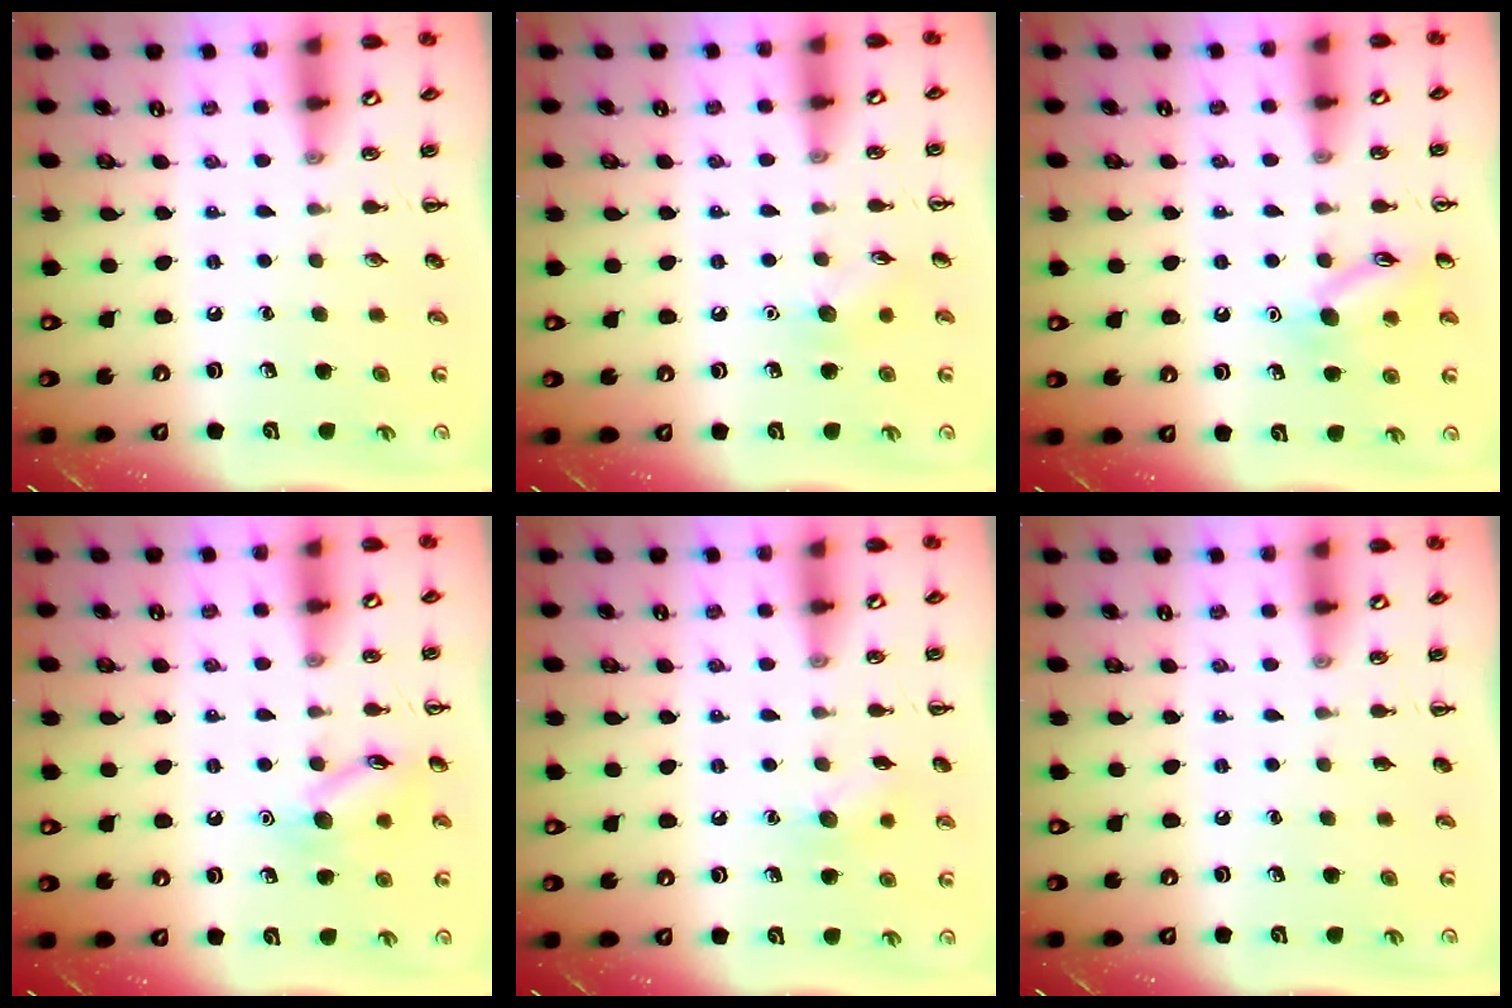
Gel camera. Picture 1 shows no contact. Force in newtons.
{"total": 6.6, "press": 6.5, "slide": 1.4}
{"total": 11.4, "press": 11.3, "slide": 0.7}
{"total": 10.9, "press": 10.9, "slide": 0.5}
{"total": 8.1, "press": 7.8, "slide": 2.1}
{"total": 0.0}